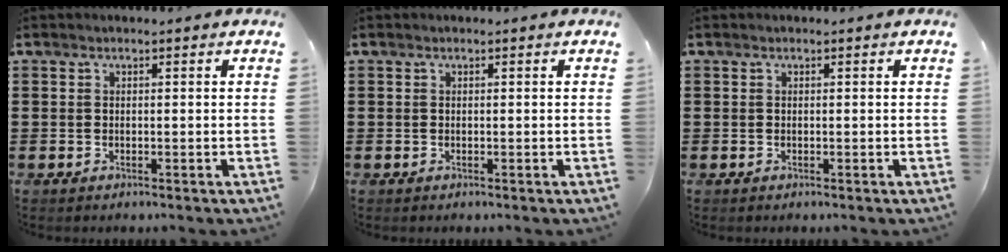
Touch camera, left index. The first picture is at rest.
{"total": 0.0}
{"total": 0.0}